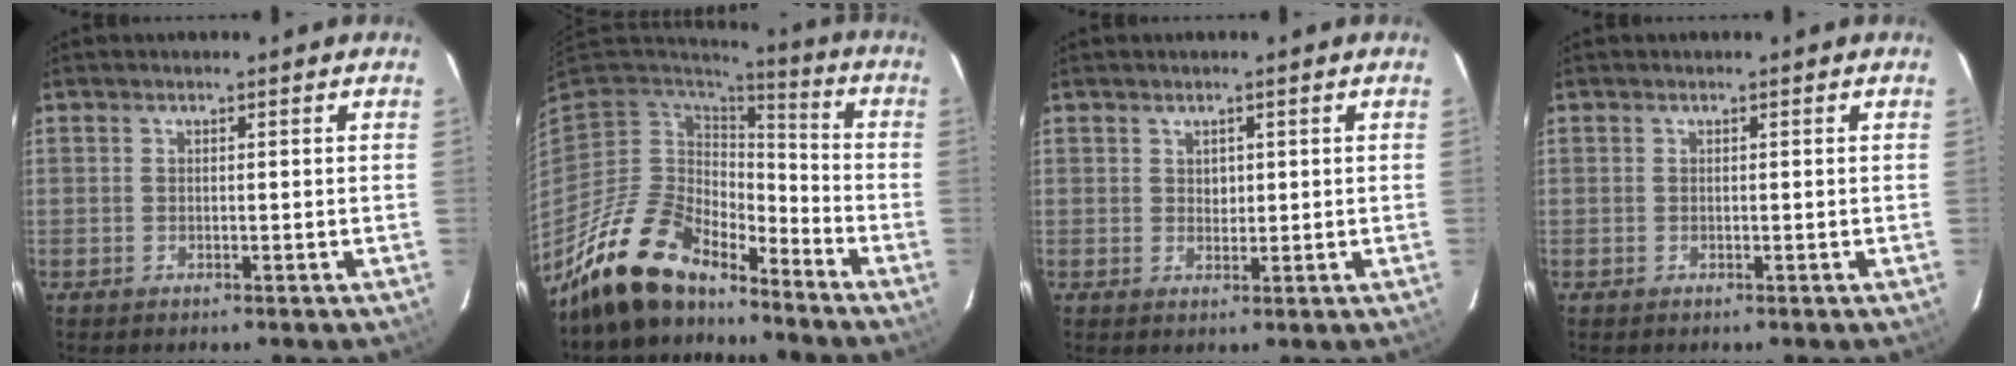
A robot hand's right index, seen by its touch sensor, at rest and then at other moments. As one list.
[{"total": 16.0, "force": [-13.3, 6.0, 6.6], "torque": [-0.138, -0.008, -0.237]}, {"total": 1.5, "force": [0.7, 1.3, 0.4], "torque": [-0.003, 0.003, 0.014]}, {"total": 0.0}]